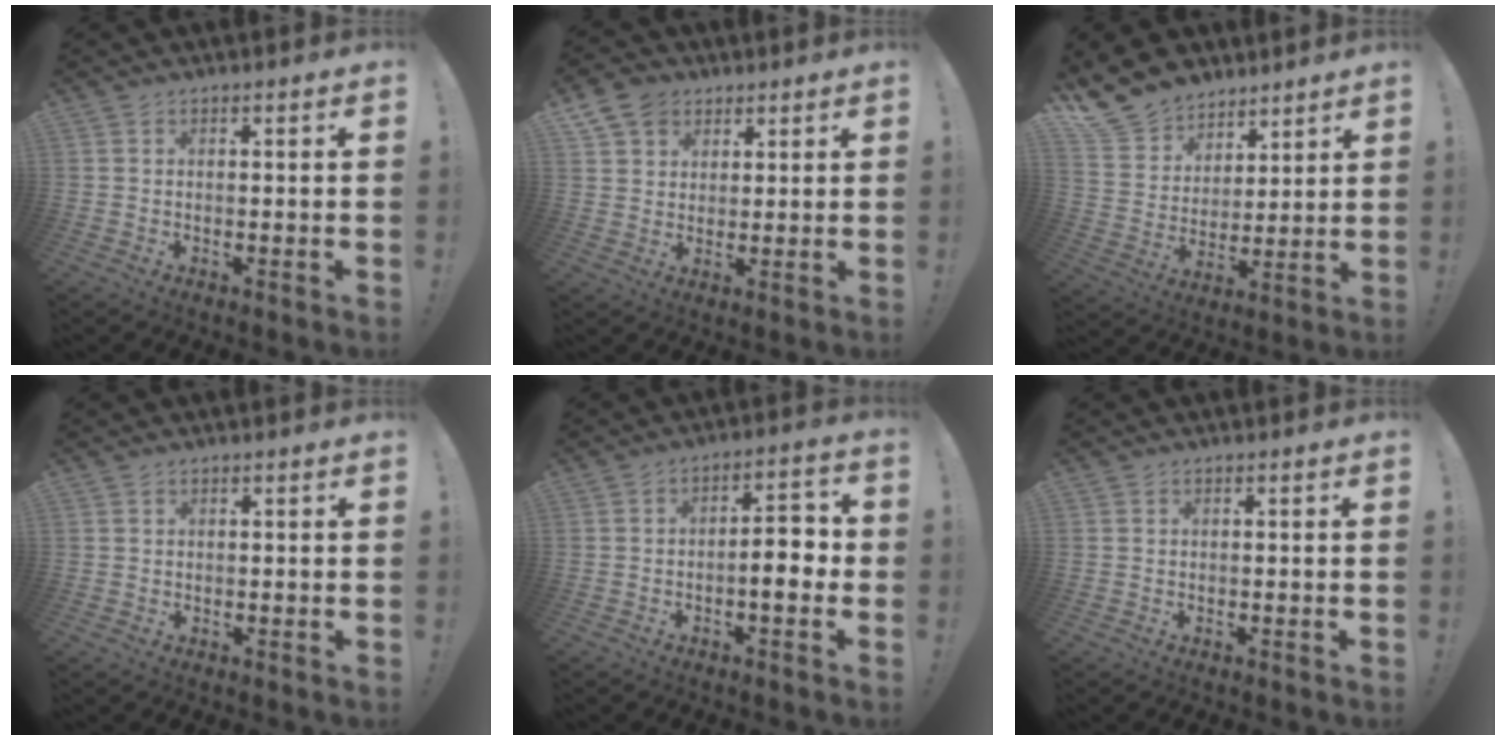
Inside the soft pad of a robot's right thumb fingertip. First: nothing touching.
{"total": 8.1, "force": [4.8, 6.1, 2.6], "torque": [-0.044, -0.025, 0.096]}
{"total": 12.8, "force": [10.0, 7.7, 2.2], "torque": [-0.057, -0.078, 0.196]}
{"total": 1.0, "force": [0.6, 0.8, -0.1], "torque": [0.009, -0.005, 0.010]}
{"total": 8.2, "force": [-1.7, 2.9, 7.5], "torque": [-0.100, 0.009, -0.032]}
{"total": 0.0}